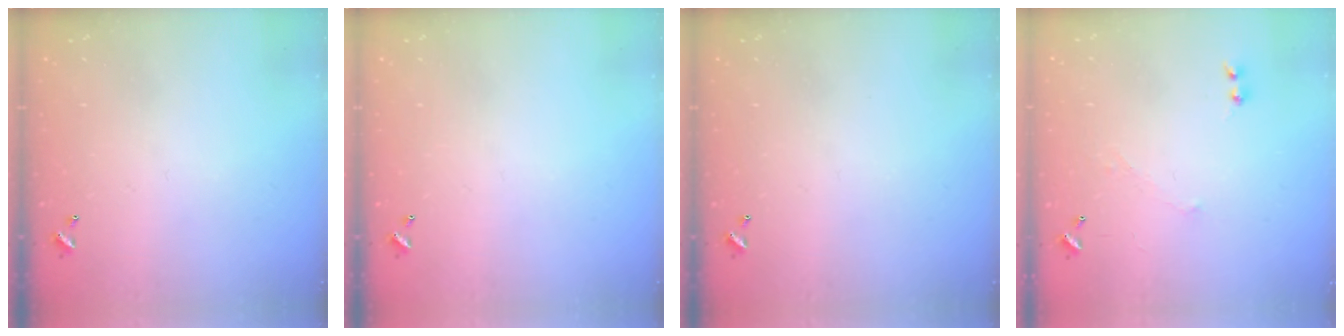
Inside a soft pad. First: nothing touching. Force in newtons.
{"total": 0.0}
{"total": 0.0}
{"total": 0.9, "press": 0.3, "slide": 0.8}